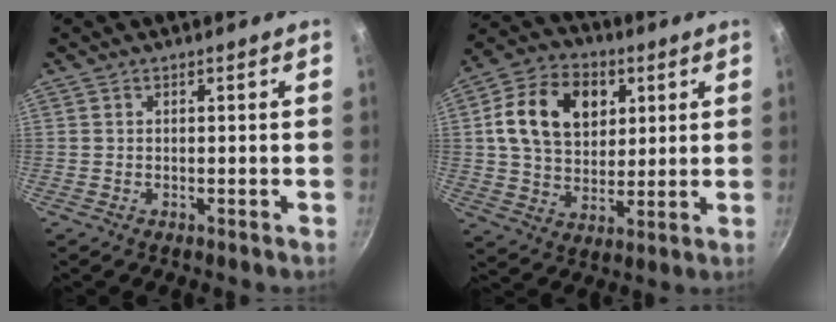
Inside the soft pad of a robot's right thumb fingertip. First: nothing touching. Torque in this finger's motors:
{"motor_torque": [0.20, 0.53, 0.34, -0.24, 0.29]}